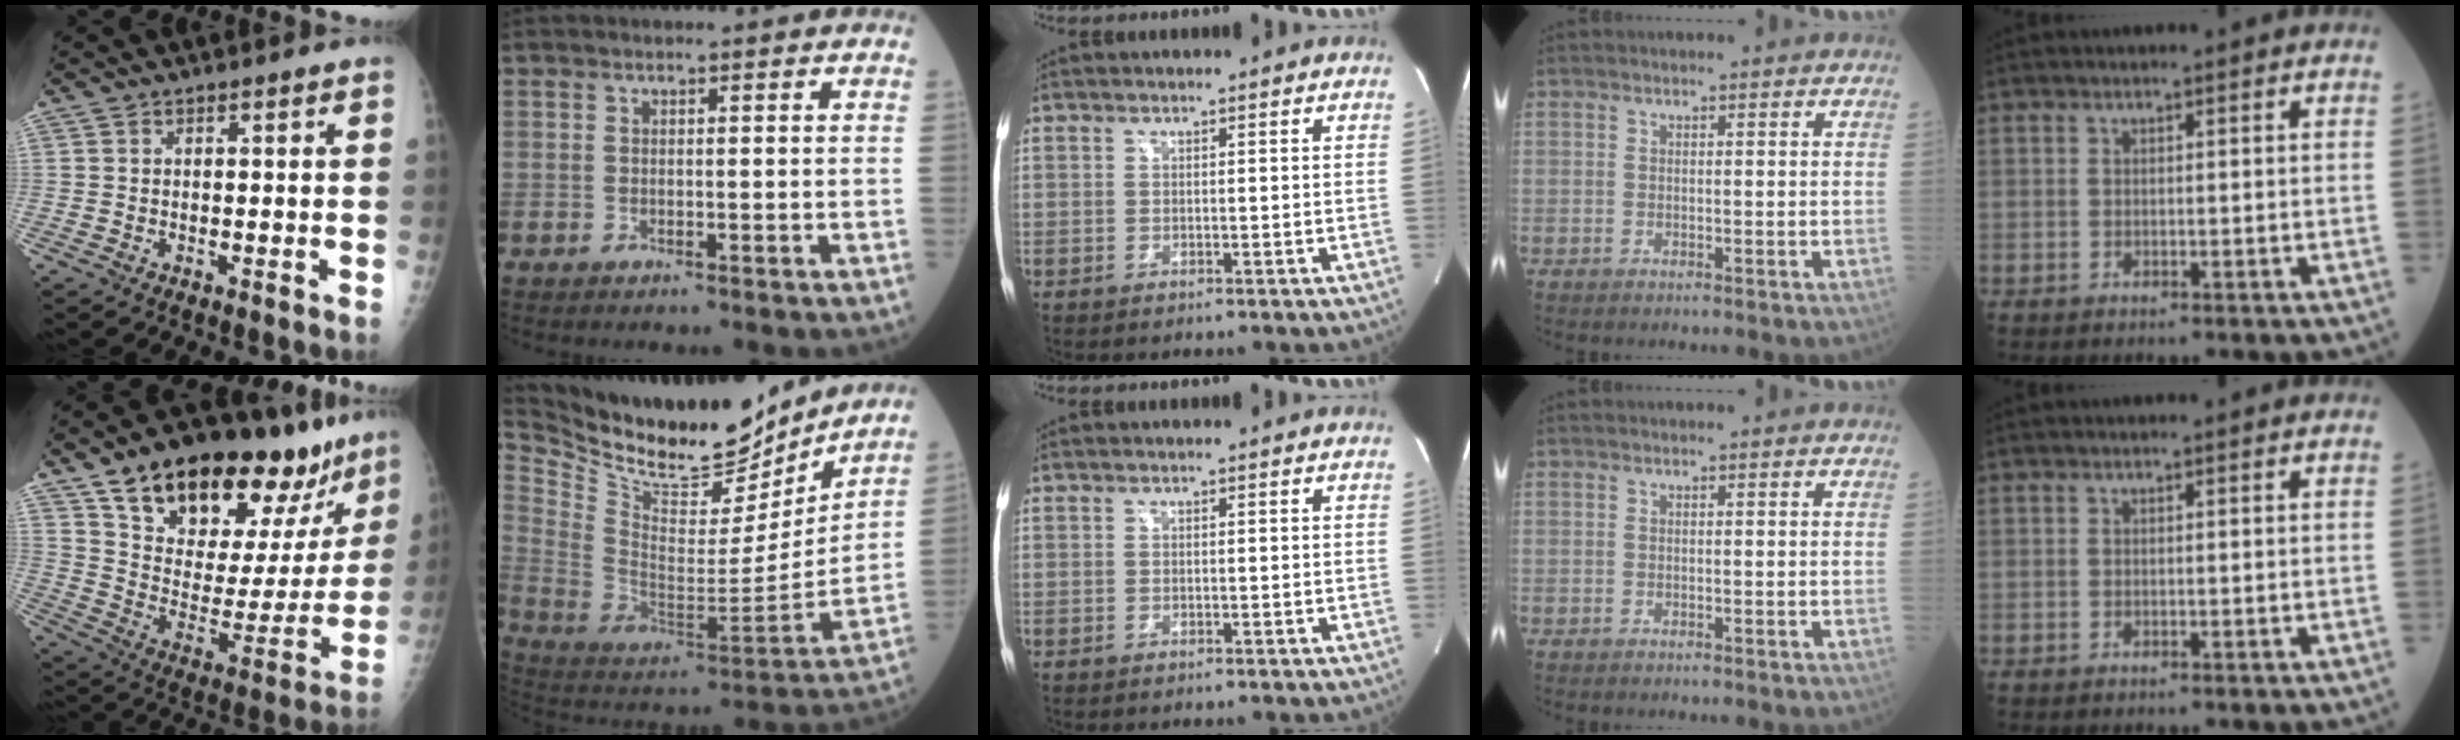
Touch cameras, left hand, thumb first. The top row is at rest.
{"thumb": {"total": 29.0, "force": [20.3, 11.7, 17.2], "torque": [-0.220, -0.067, 0.313]}, "index": {"total": 23.1, "force": [20.2, 6.5, 9.0], "torque": [-0.183, -0.036, 0.333]}}